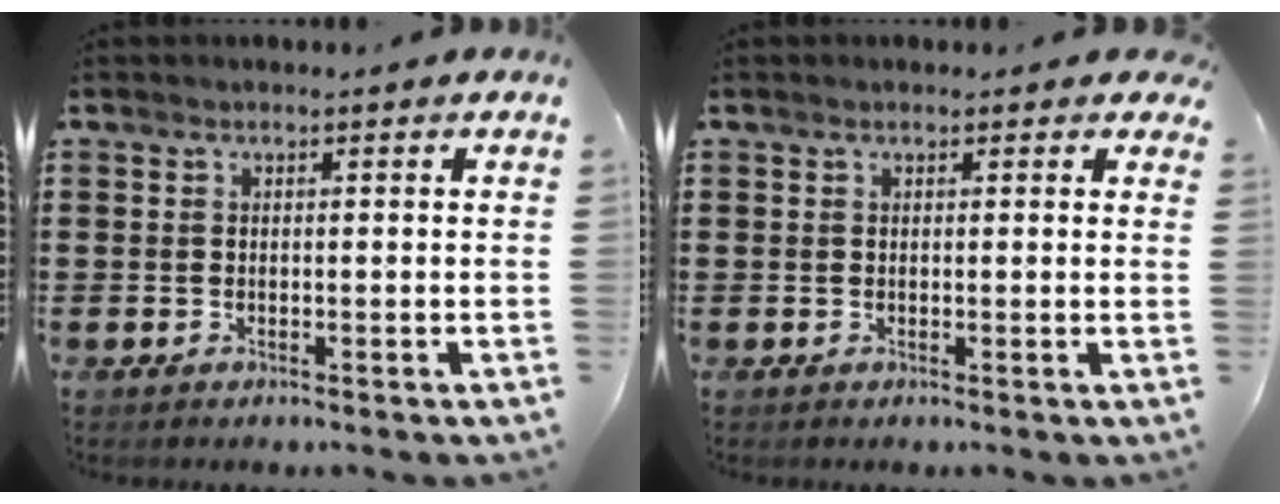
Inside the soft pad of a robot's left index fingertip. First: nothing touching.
{"total": 0.9, "force": [0.7, 0.4, 0.4], "torque": [-0.010, 0.004, 0.014]}